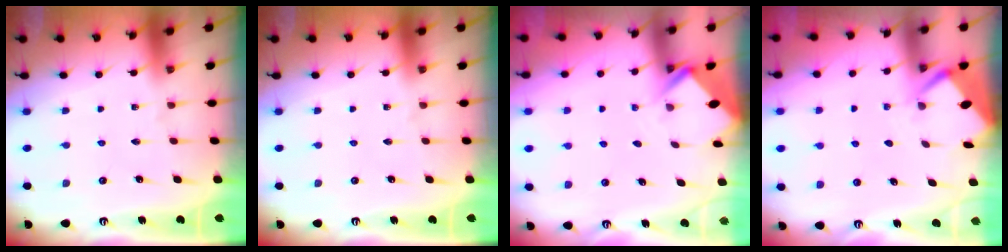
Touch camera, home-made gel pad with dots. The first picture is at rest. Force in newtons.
{"total": 0.0}
{"total": 2.8, "press": 2.8, "slide": 0.2}
{"total": 2.8, "press": 2.8, "slide": 0.3}